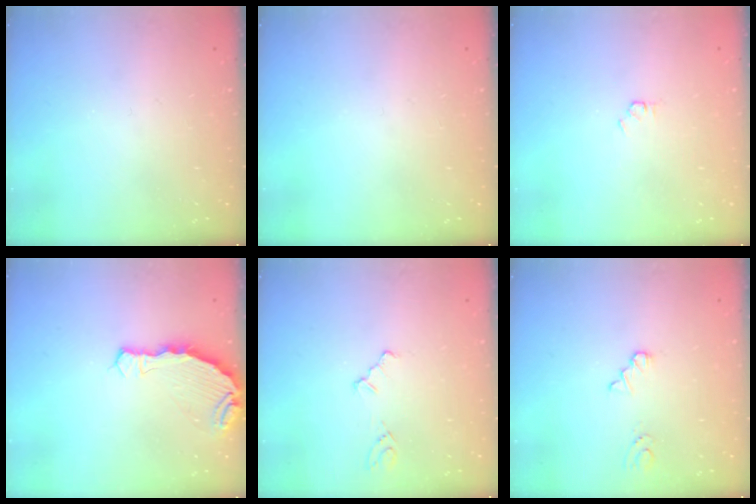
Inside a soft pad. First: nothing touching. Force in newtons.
{"total": 0.0}
{"total": 1.5, "press": 1.5, "slide": 0.2}
{"total": 8.0, "press": 6.5, "slide": 4.7}
{"total": 2.4, "press": 2.3, "slide": 0.4}
{"total": 1.1, "press": 1.1, "slide": 0.1}